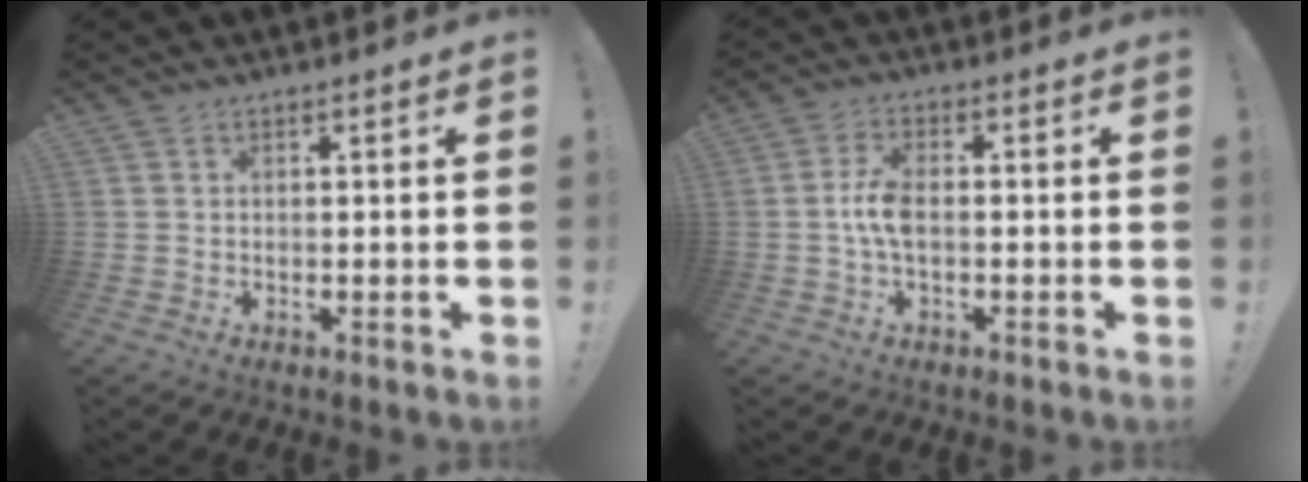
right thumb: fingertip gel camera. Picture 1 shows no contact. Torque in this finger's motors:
{"motor_torque": [0.45, 0.73, 0.07, -0.07, 0.00]}